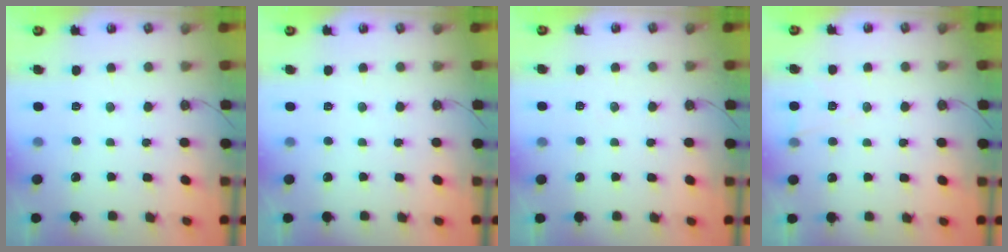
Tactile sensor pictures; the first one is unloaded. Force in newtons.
{"total": 0.0}
{"total": 5.5, "press": 3.6, "slide": 4.1}
{"total": 5.6, "press": 3.7, "slide": 4.2}